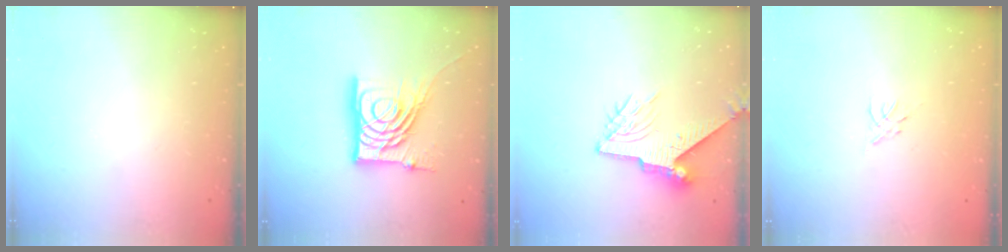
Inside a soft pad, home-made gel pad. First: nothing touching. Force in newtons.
{"total": 18.6, "press": 18.6, "slide": 1.6}
{"total": 9.2, "press": 9.1, "slide": 1.1}
{"total": 0.0}